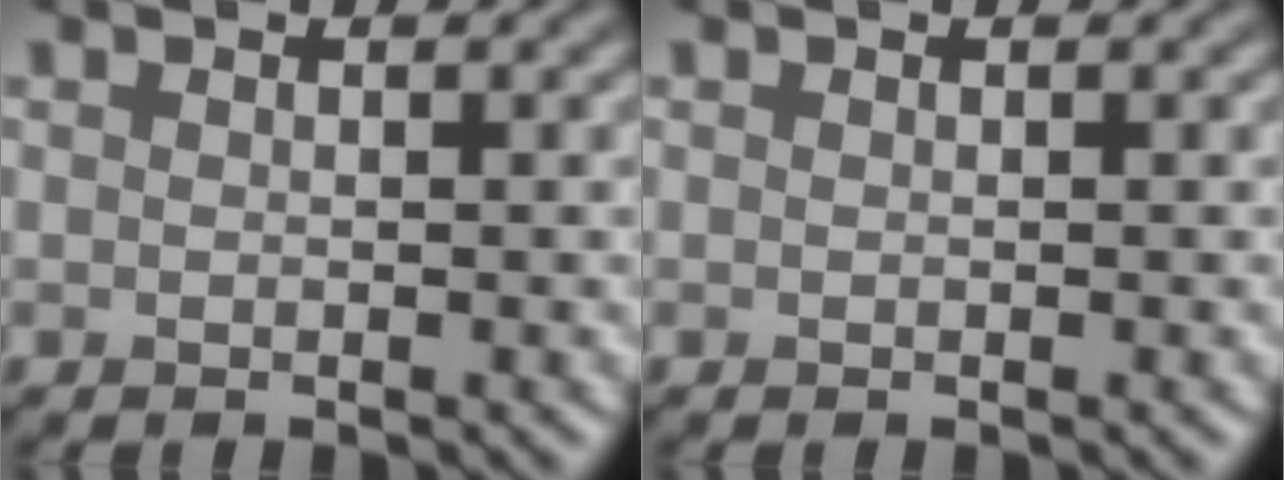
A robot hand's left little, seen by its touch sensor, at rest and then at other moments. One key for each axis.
{"total": 0.0}